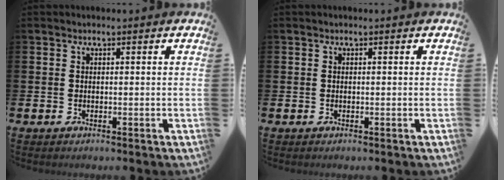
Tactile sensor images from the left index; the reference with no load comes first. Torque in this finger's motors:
{"motor_torque": [-0.14, 0.04, -0.02, -0.01]}